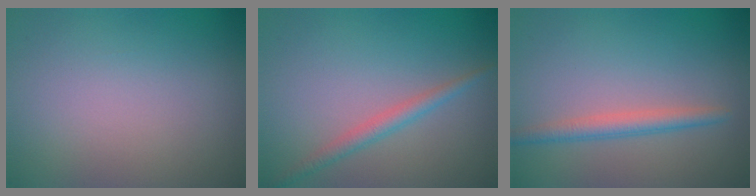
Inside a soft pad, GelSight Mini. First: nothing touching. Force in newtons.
{"total": 2.0, "press": 2.0, "slide": 0.1}
{"total": 2.3, "press": 2.3, "slide": 0.1}